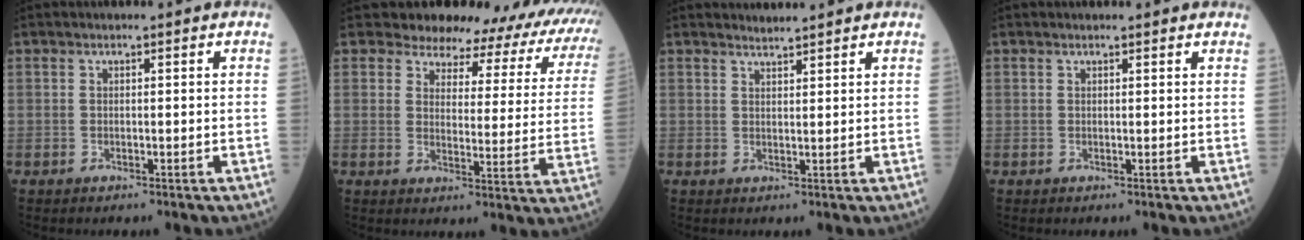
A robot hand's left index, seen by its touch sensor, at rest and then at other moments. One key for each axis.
{"total": 18.4, "fx": 16.5, "fy": 6.2, "fz": 5.3, "tx": -0.030, "ty": -0.052, "tz": 0.156}
{"total": 2.3, "fx": 2.3, "fy": -0.2, "fz": 0.2, "tx": -0.007, "ty": 0.009, "tz": 0.042}
{"total": 3.0, "fx": 2.9, "fy": 0.4, "fz": 0.7, "tx": -0.013, "ty": 0.010, "tz": 0.027}